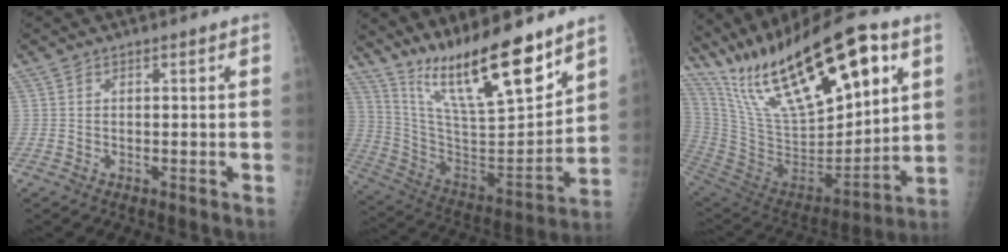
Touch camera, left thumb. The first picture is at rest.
{"total": 21.6, "force": [15.9, 4.3, 13.9], "torque": [-0.207, -0.082, 0.291]}
{"total": 30.8, "force": [16.2, 11.4, 23.5], "torque": [-0.389, -0.032, 0.295]}